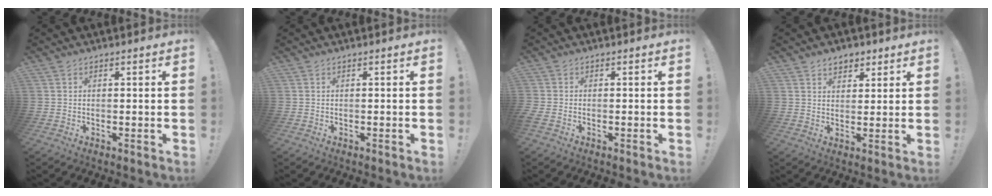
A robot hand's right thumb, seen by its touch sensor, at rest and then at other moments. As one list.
[{"total": 0.0}, {"total": 0.9, "force": [-0.6, 0.5, 0.5], "torque": [-0.011, 0.005, -0.009]}, {"total": 4.8, "force": [3.0, 3.4, 1.4], "torque": [-0.006, -0.018, 0.053]}]